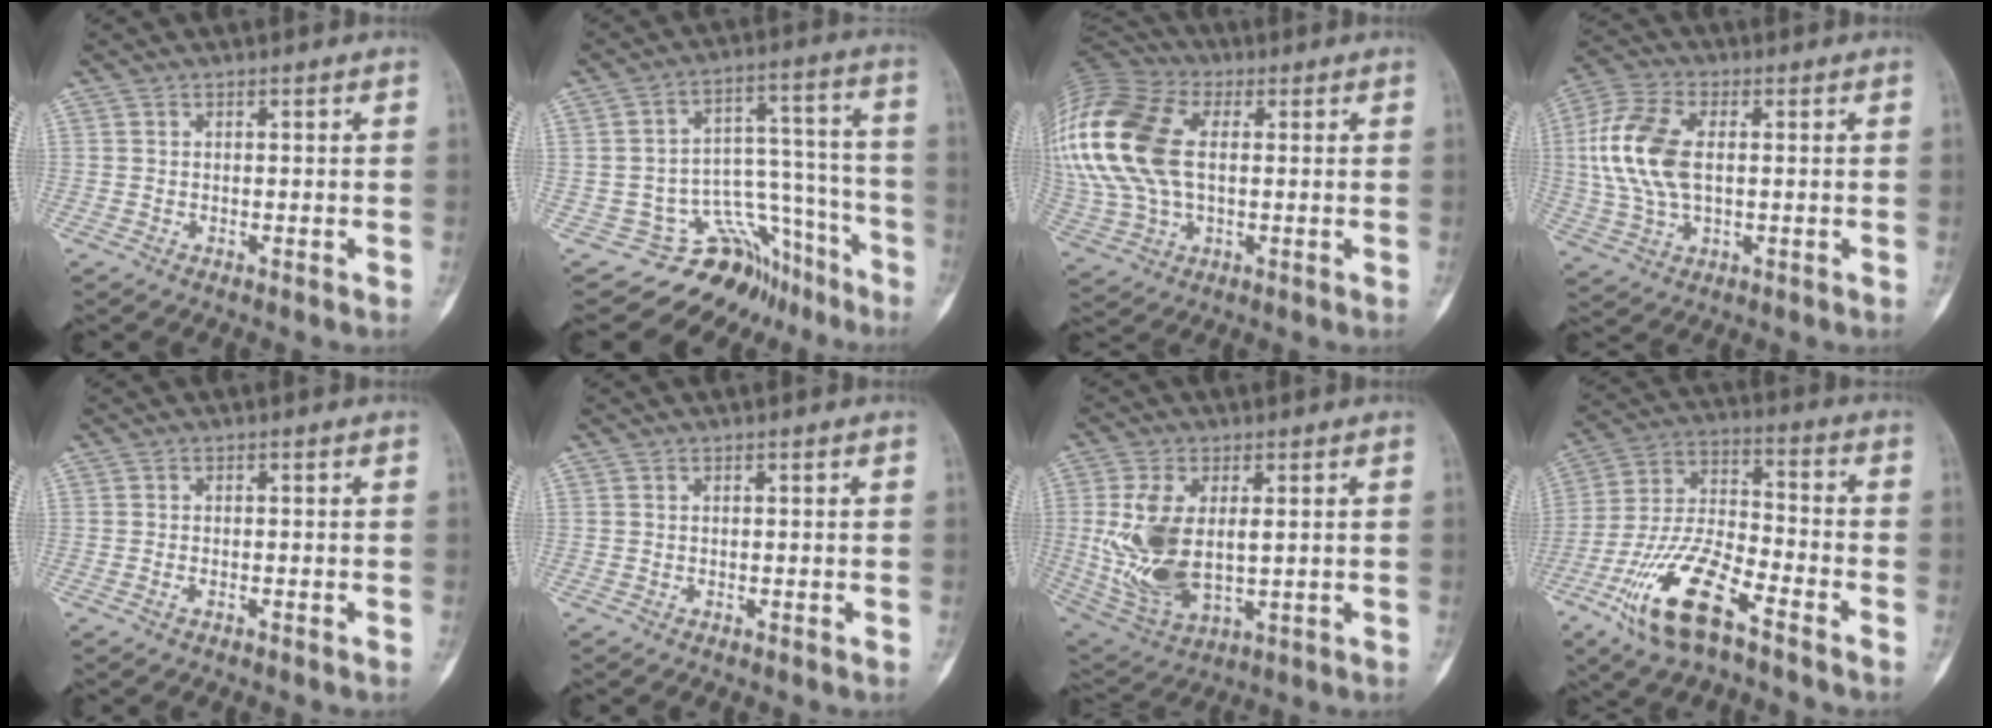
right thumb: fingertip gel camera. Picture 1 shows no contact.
{"total": 12.7, "force": [-10.3, 7.1, 2.2], "torque": [0.021, 0.142, -0.156]}
{"total": 25.4, "force": [3.5, 15.7, 19.6], "torque": [-0.476, 0.018, 0.068]}
{"total": 13.7, "force": [1.2, 7.8, 11.2], "torque": [-0.248, 0.009, 0.023]}
{"total": 0.9, "force": [-0.5, 0.3, 0.7], "torque": [-0.019, 0.005, -0.008]}
{"total": 0.0}
{"total": 15.1, "force": [0.9, 8.3, 12.6], "torque": [-0.255, -0.014, 0.036]}
{"total": 16.9, "force": [-9.6, 5.7, 12.6], "torque": [-0.256, 0.048, -0.183]}